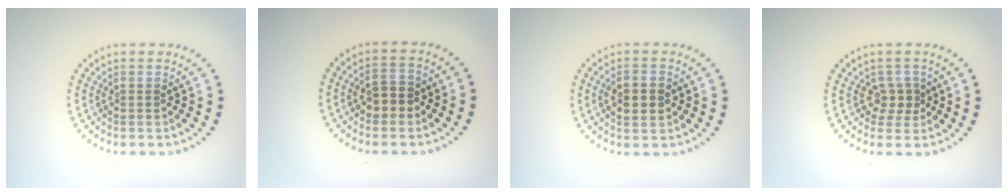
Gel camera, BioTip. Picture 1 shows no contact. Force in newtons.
{"total": 2.5, "press": 2.4, "slide": 0.5}
{"total": 2.9, "press": 2.9, "slide": 0.1}
{"total": 1.9, "press": 1.6, "slide": 1.0}